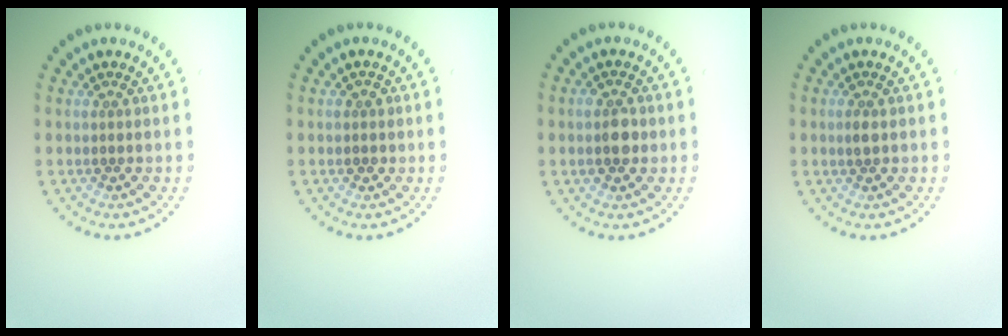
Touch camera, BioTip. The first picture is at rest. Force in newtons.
{"total": 1.0, "press": 0.9, "slide": 0.3}
{"total": 2.6, "press": 2.5, "slide": 0.3}
{"total": 0.8, "press": 0.8, "slide": 0.1}